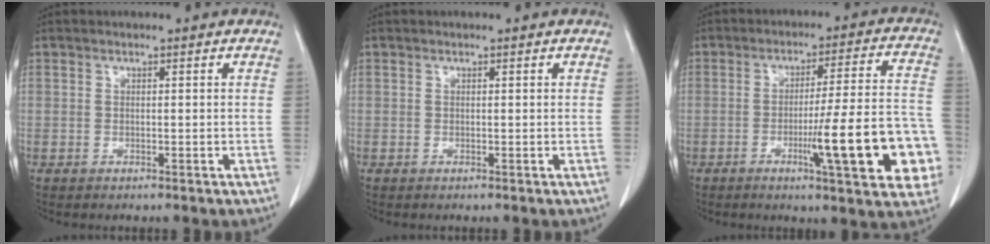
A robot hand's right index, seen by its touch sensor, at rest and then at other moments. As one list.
[{"total": 0.0}, {"total": 16.7, "force": [-5.1, 1.7, 15.8], "torque": [-0.172, 0.015, -0.063]}]